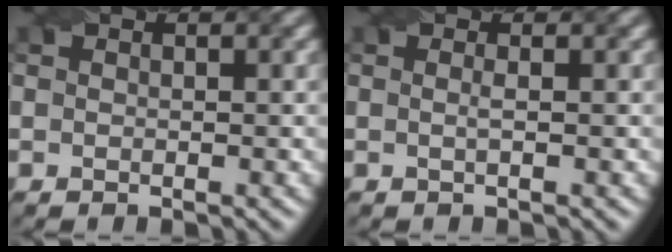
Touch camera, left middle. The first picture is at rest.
{"total": 0.9, "force": [-0.1, 0.2, 0.9], "torque": [-0.015, -0.001, -0.005]}